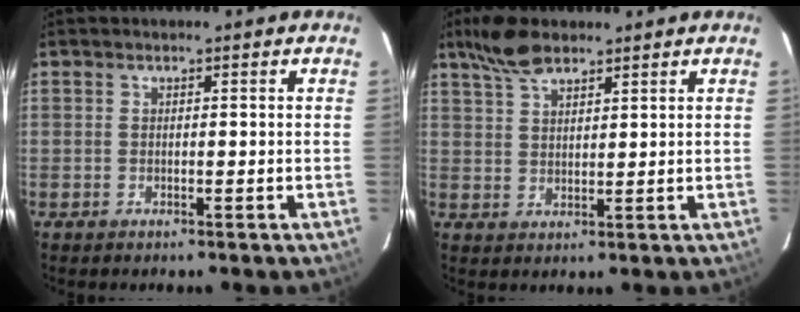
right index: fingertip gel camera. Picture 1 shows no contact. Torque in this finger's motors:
{"motor_torque": [0.14, 0.07, 0.05, 0.04]}